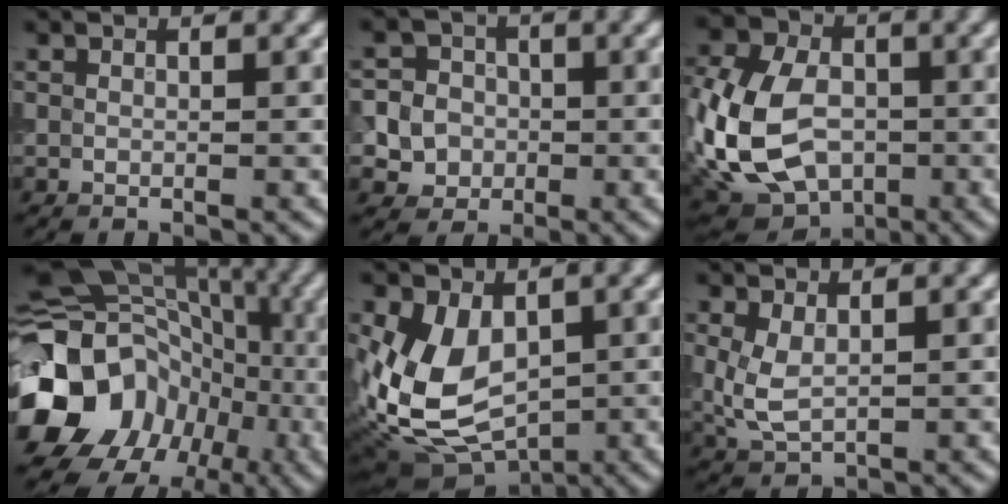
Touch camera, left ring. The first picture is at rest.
{"total": 5.9, "force": [-0.9, 5.7, 1.4], "torque": [-0.009, 0.013, -0.035]}
{"total": 12.5, "force": [-2.1, 9.1, 8.3], "torque": [-0.200, -0.012, -0.051]}
{"total": 16.9, "force": [-4.9, 14.2, 7.7], "torque": [-0.163, 0.004, -0.096]}
{"total": 8.7, "force": [-0.4, 6.0, 6.3], "torque": [-0.139, -0.021, -0.001]}
{"total": 3.0, "force": [0.4, 1.6, 2.4], "torque": [-0.059, 0.001, 0.012]}